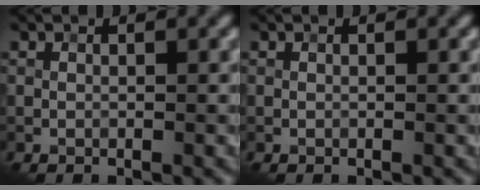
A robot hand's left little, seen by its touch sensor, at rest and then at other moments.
{"total": 0.0}